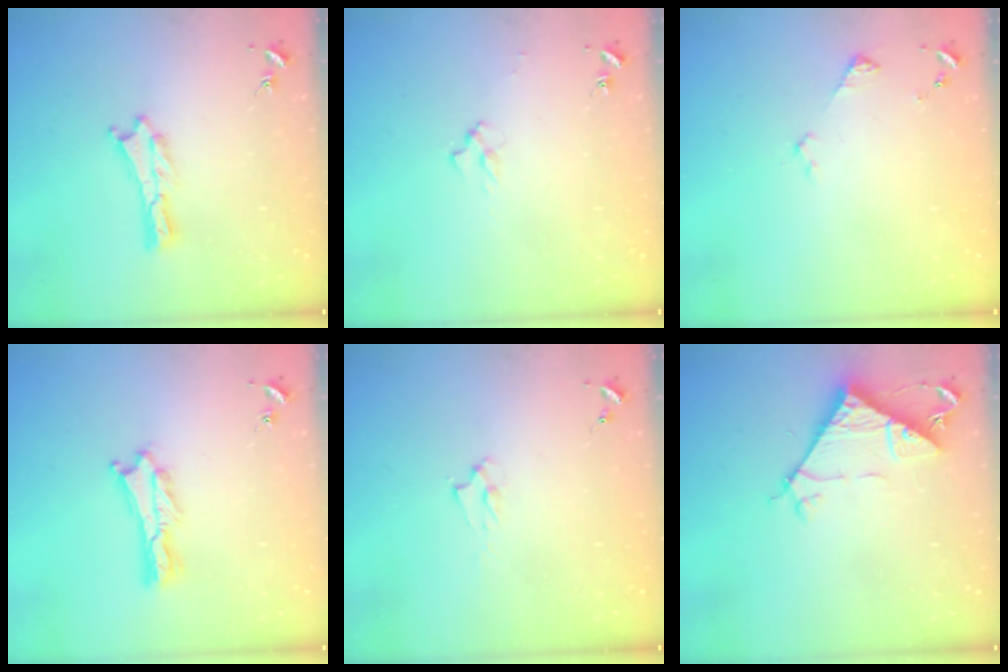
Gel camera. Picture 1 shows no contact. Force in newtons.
{"total": 2.0, "press": 2.0, "slide": 0.3}
{"total": 2.9, "press": 2.9, "slide": 0.3}
{"total": 1.2, "press": 1.1, "slide": 0.3}
{"total": 1.4, "press": 1.3, "slide": 0.3}
{"total": 7.7, "press": 7.7, "slide": 0.8}